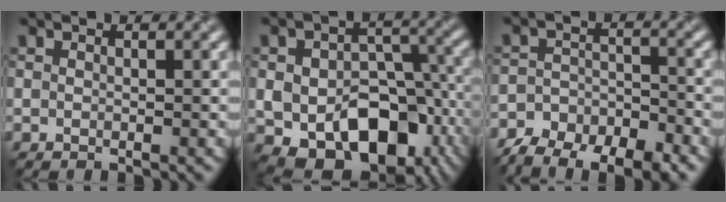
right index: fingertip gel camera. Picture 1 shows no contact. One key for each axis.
{"total": 12.0, "fx": -4.5, "fy": 7.9, "fz": 7.8, "tx": -0.130, "ty": -0.019, "tz": -0.047}
{"total": 8.9, "fx": -7.7, "fy": 3.5, "fz": 2.6, "tx": -0.042, "ty": -0.012, "tz": -0.109}